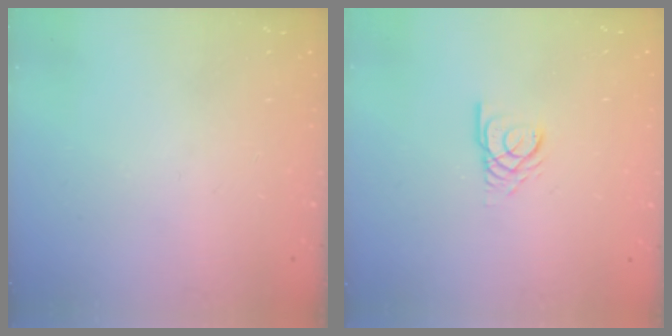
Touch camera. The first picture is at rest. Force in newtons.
{"total": 3.1, "press": 3.0, "slide": 0.2}